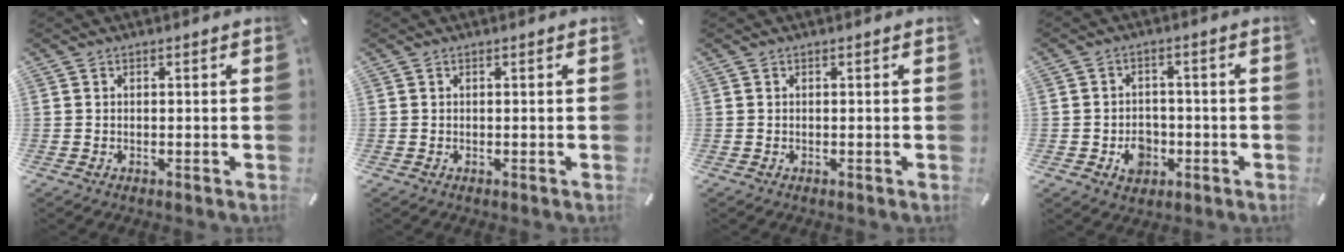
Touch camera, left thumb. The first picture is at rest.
{"total": 0.0}
{"total": 0.0}
{"total": 6.4, "force": [-2.0, 5.4, 2.8], "torque": [-0.035, 0.009, -0.034]}